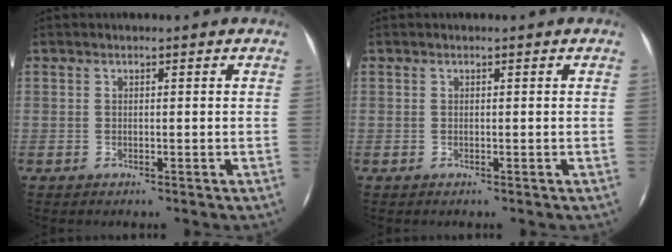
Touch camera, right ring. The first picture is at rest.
{"total": 0.0}